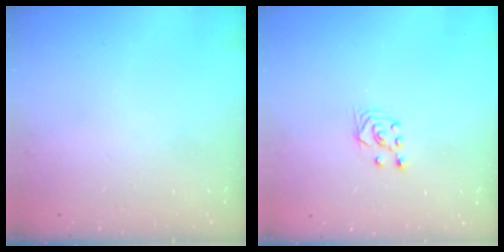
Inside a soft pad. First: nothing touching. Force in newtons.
{"total": 2.6, "press": 2.5, "slide": 1.0}